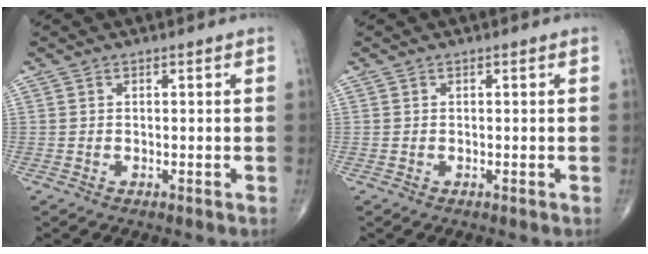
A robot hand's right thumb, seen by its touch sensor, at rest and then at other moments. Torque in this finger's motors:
{"motor_torque": [0.00, 0.00, -0.08, 0.08, 0.02]}